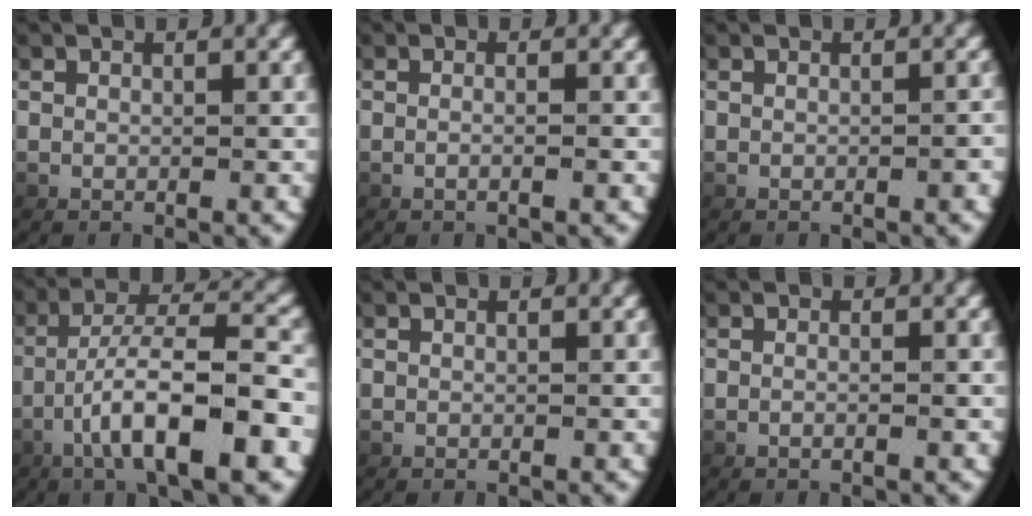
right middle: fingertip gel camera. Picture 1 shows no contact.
{"total": 1.1, "force": [-0.8, -0.1, 0.8], "torque": [-0.018, 0.002, -0.014]}
{"total": 0.5, "force": [-0.4, 0.0, 0.3], "torque": [0.000, 0.012, -0.013]}
{"total": 8.3, "force": [-2.4, 2.4, 7.5], "torque": [-0.131, 0.001, -0.031]}
{"total": 0.0}
{"total": 0.9, "force": [-0.7, 0.1, 0.5], "torque": [-0.011, 0.004, -0.014]}